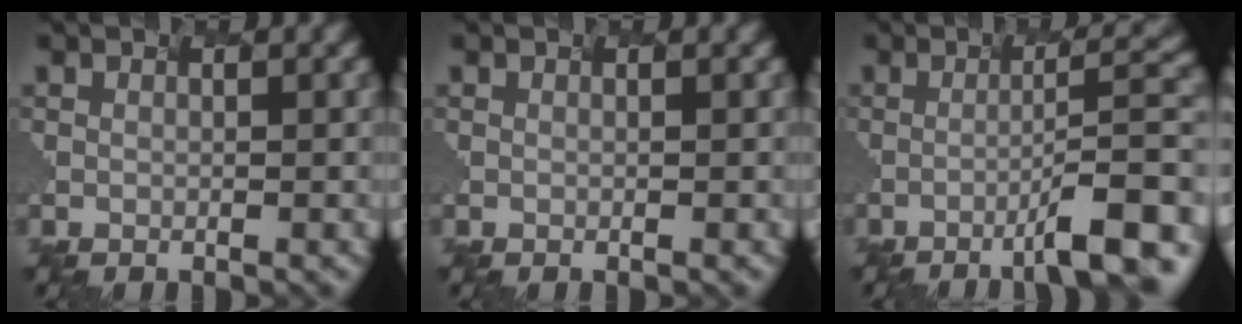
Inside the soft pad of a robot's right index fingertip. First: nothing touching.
{"total": 0.0}
{"total": 9.5, "force": [-3.4, 1.6, 8.8], "torque": [-0.108, 0.008, -0.048]}